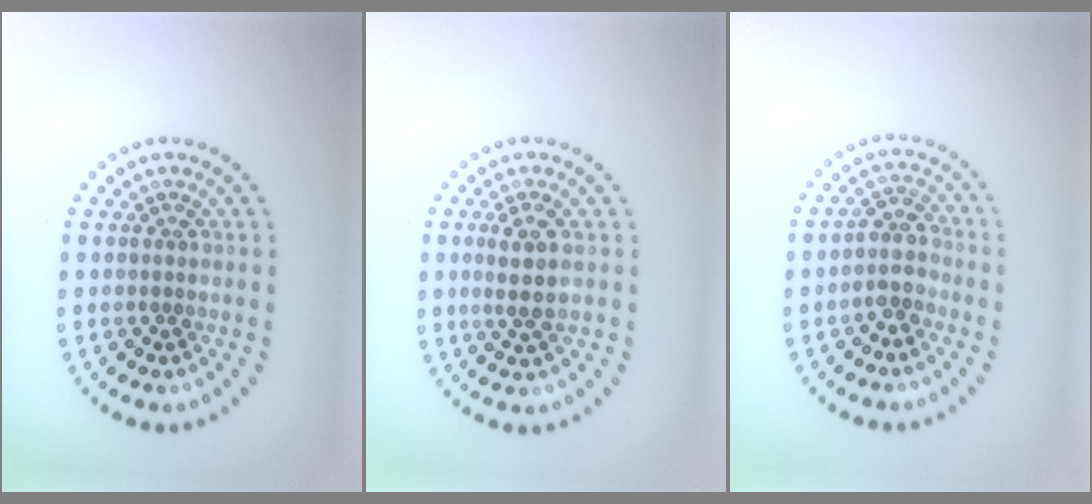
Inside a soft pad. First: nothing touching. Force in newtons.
{"total": 2.4, "press": 2.2, "slide": 1.0}
{"total": 2.7, "press": 2.3, "slide": 1.5}